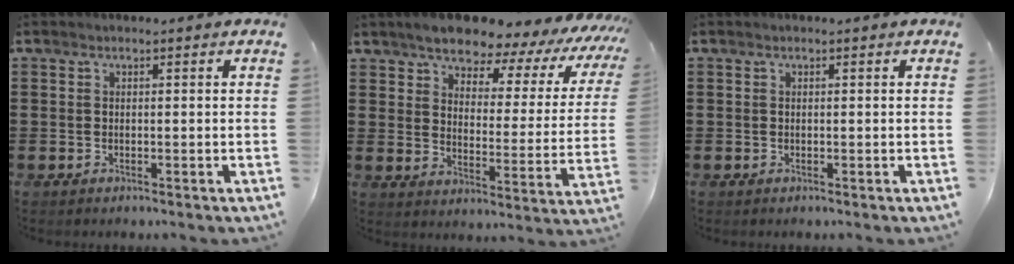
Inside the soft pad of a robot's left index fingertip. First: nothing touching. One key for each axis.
{"total": 6.9, "fx": 6.2, "fy": 1.8, "fz": 2.3, "tx": -0.064, "ty": -0.043, "tz": 0.102}
{"total": 0.0}